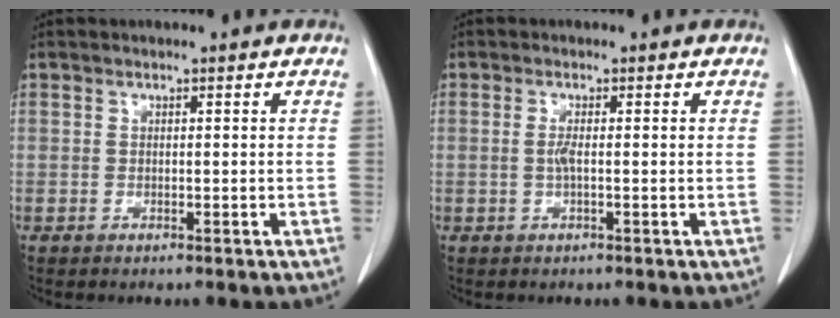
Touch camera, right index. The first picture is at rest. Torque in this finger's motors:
{"motor_torque": [0.21, 0.00, 0.00, 0.03]}